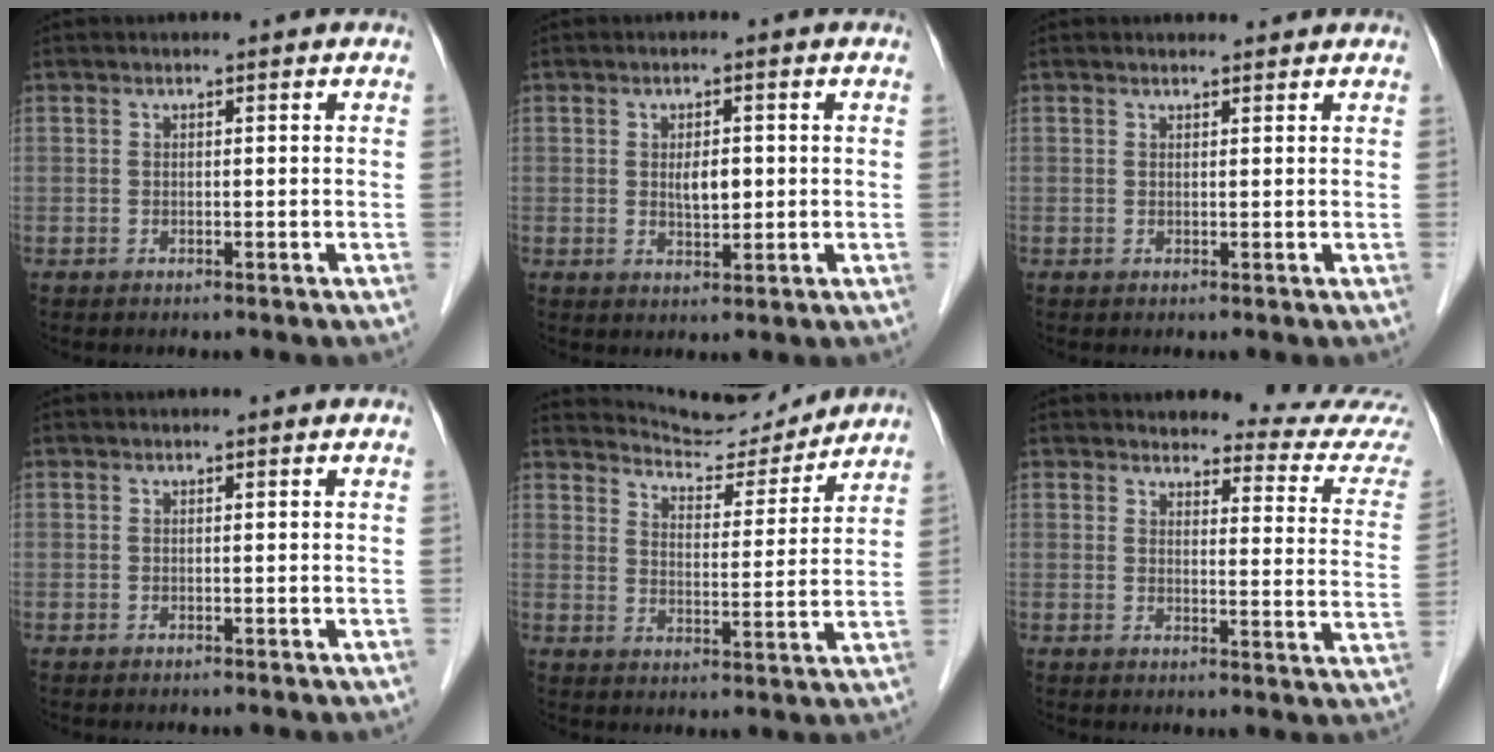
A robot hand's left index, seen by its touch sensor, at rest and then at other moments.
{"total": 3.0, "force": [0.0, 1.3, 2.7], "torque": [-0.047, -0.006, 0.002]}
{"total": 1.6, "force": [1.5, 0.4, 0.2], "torque": [-0.009, 0.005, 0.019]}
{"total": 0.0}
{"total": 10.4, "force": [10.4, 1.0, 0.7], "torque": [-0.016, -0.004, 0.153]}
{"total": 11.1, "force": [11.0, -0.1, 1.4], "torque": [-0.002, -0.085, 0.105]}